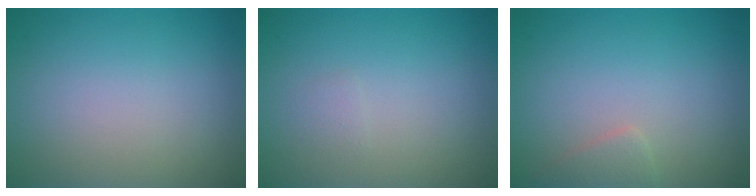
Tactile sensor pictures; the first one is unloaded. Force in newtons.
{"total": 0.6, "press": 0.6, "slide": 0.1}
{"total": 1.3, "press": 1.3, "slide": 0.1}